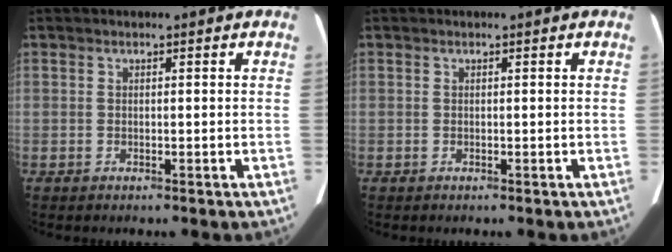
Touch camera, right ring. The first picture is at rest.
{"total": 0.0}